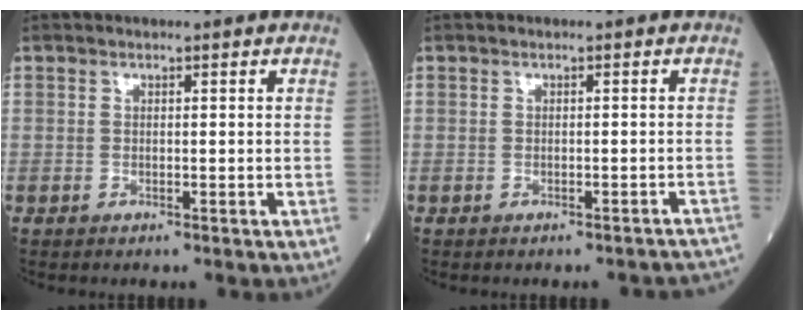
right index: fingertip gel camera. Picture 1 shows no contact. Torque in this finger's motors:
{"motor_torque": [-1.12, -0.48, -0.15, -0.08]}